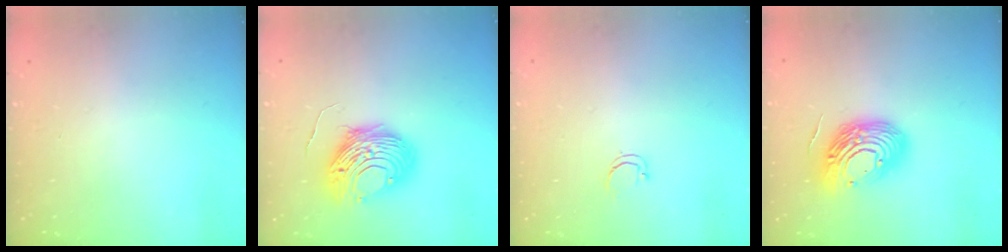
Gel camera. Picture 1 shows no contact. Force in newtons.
{"total": 12.5, "press": 12.4, "slide": 1.4}
{"total": 3.5, "press": 3.4, "slide": 0.8}
{"total": 15.7, "press": 15.7, "slide": 1.1}